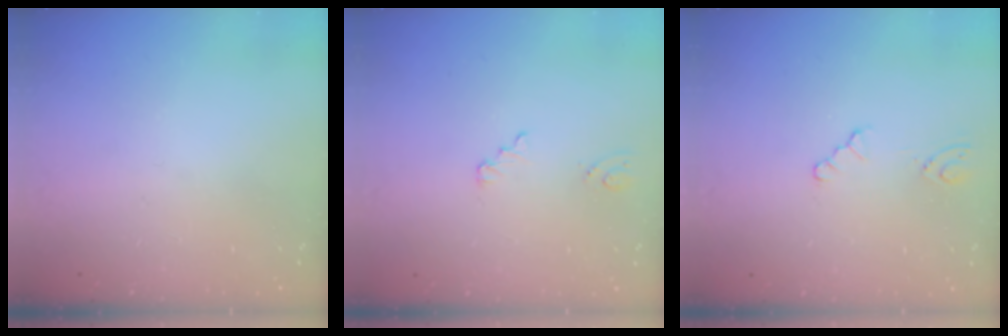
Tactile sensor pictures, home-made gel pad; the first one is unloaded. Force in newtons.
{"total": 2.6, "press": 2.6, "slide": 0.3}
{"total": 2.1, "press": 2.1, "slide": 0.3}